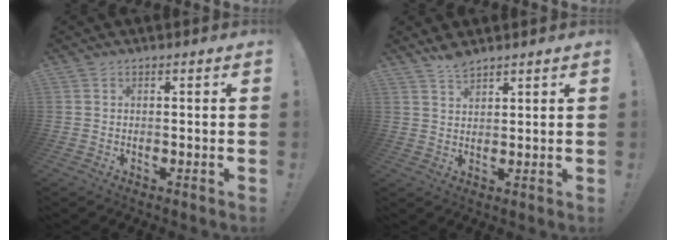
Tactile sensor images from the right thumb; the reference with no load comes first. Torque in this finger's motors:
{"motor_torque": [0.03, -0.09, -0.24, 0.36, 0.10]}